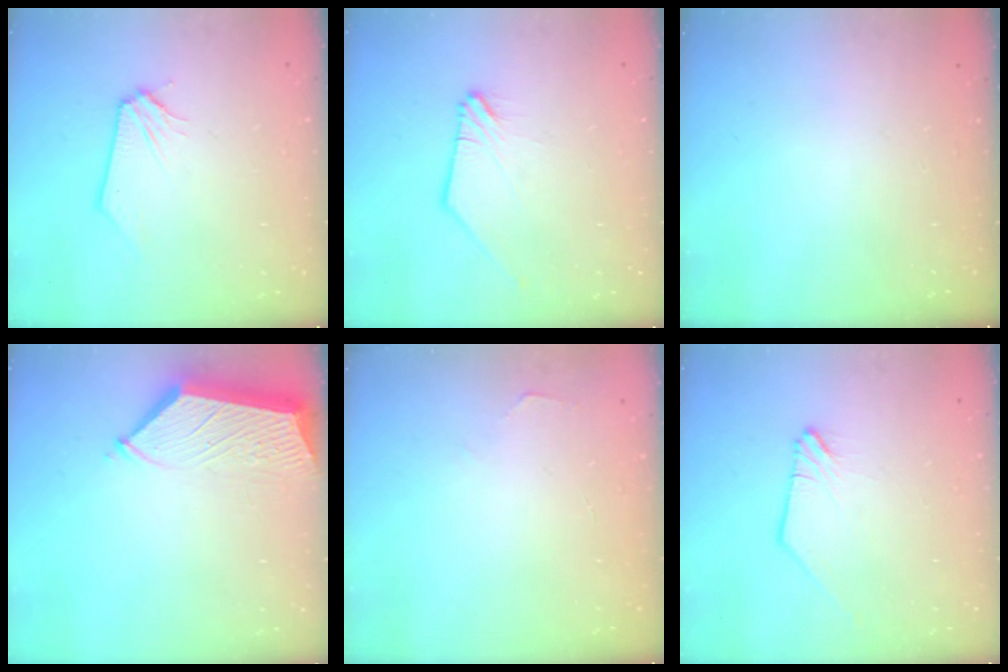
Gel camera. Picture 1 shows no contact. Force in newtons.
{"total": 1.2, "press": 1.2, "slide": 0.2}
{"total": 0.0}
{"total": 5.6, "press": 5.6, "slide": 0.6}
{"total": 1.9, "press": 1.9, "slide": 0.3}
{"total": 0.6, "press": 0.6, "slide": 0.2}